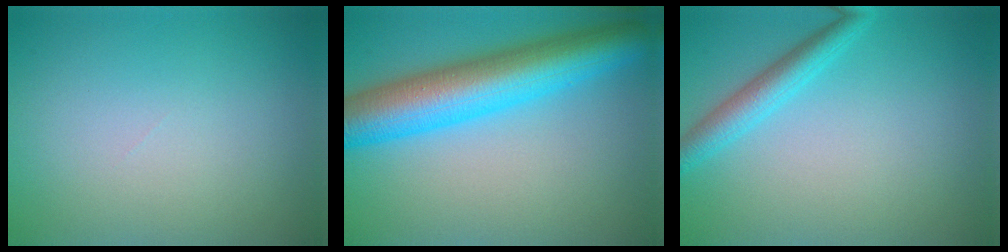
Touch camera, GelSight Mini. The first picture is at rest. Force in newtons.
{"total": 9.7, "press": 9.7, "slide": 0.2}
{"total": 3.0, "press": 3.0, "slide": 0.0}